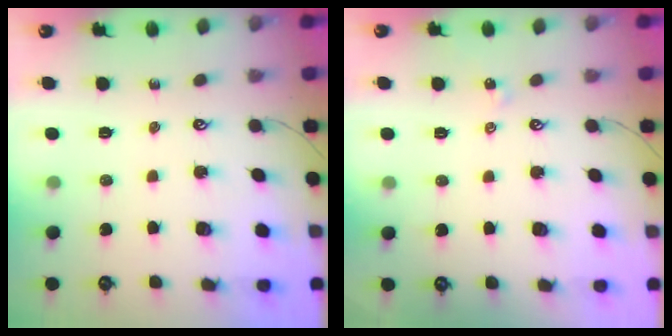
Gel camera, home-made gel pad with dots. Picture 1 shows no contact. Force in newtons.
{"total": 2.6, "press": 2.6, "slide": 0.5}